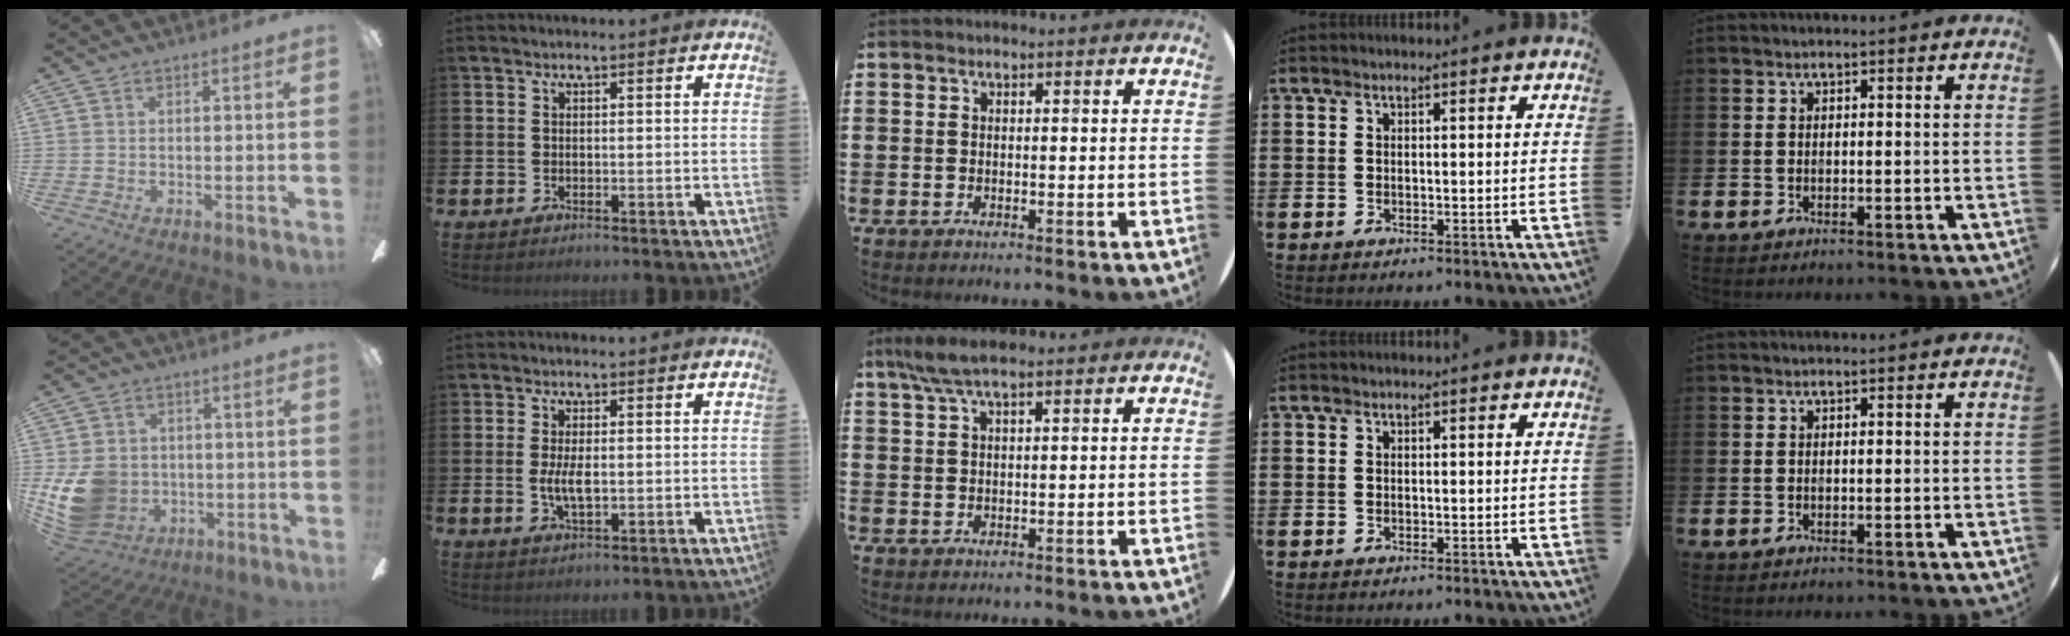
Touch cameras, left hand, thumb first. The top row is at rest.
{"thumb": {"total": 12.5, "force": [-1.5, 11.0, 5.8], "torque": [-0.133, 0.008, -0.023]}, "index": {"total": 3.6, "force": [0.0, 1.5, 3.2], "torque": [-0.055, 0.001, -0.003]}, "middle": {"total": 4.0, "force": [2.8, 0.8, 2.8], "torque": [-0.058, 0.005, 0.050]}}